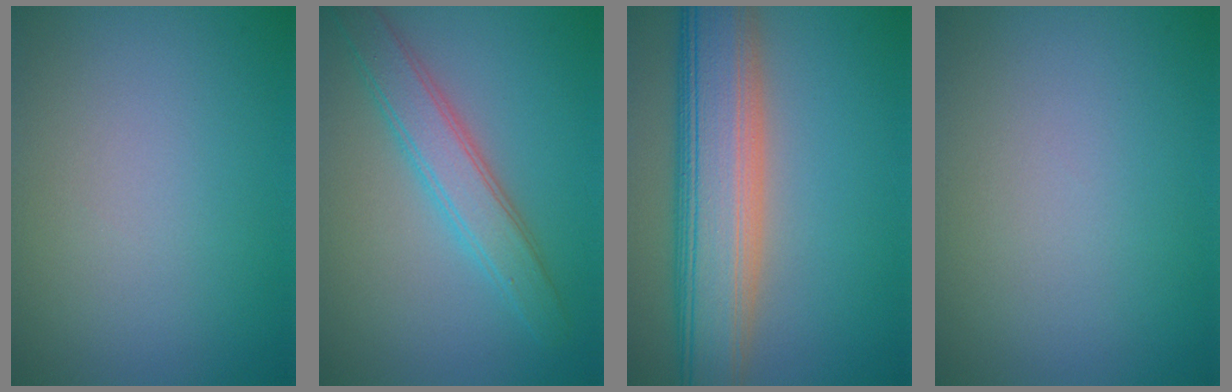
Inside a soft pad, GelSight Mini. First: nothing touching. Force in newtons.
{"total": 3.9, "press": 3.9, "slide": 0.1}
{"total": 10.0, "press": 10.0, "slide": 0.6}
{"total": 0.0}